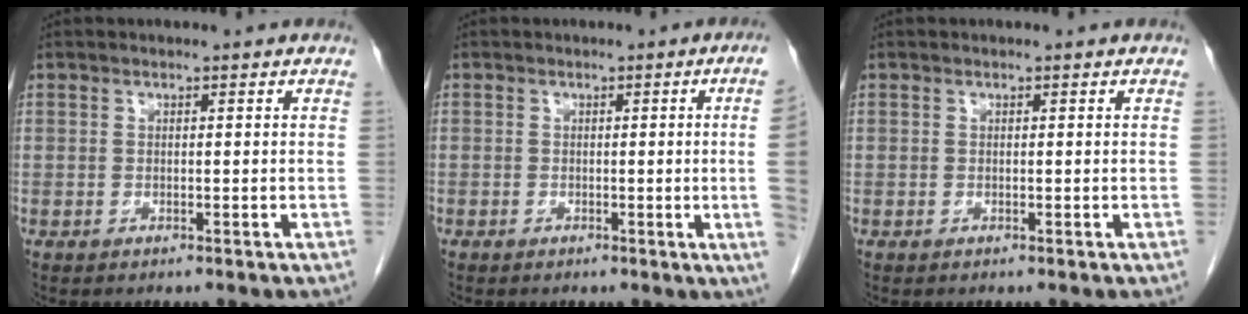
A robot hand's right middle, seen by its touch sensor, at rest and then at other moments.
{"total": 5.7, "force": [-0.4, -2.2, 5.2], "torque": [-0.056, -0.011, -0.006]}
{"total": 0.0}